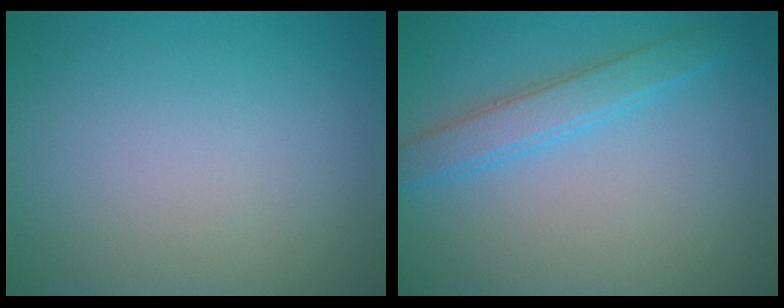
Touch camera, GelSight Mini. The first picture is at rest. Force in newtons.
{"total": 2.8, "press": 2.8, "slide": 0.1}